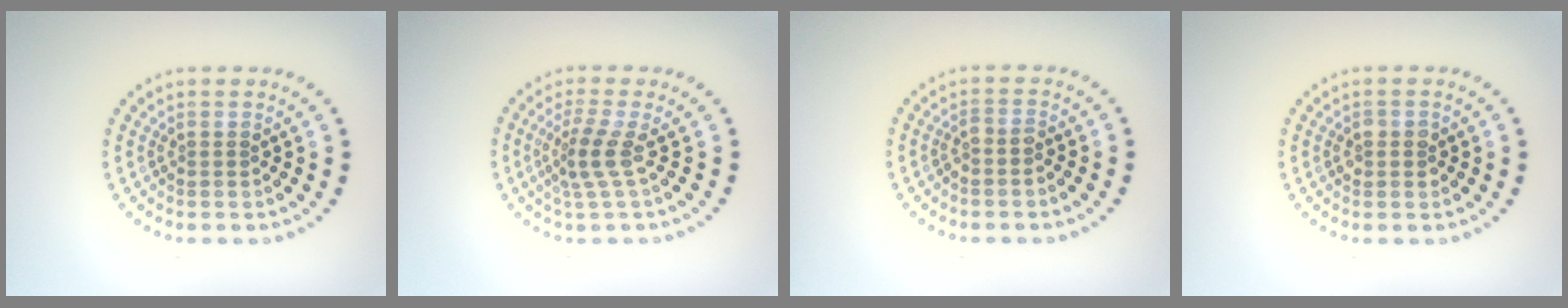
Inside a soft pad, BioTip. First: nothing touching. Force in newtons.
{"total": 2.5, "press": 1.8, "slide": 1.7}
{"total": 1.0, "press": 0.8, "slide": 0.6}
{"total": 1.4, "press": 1.4, "slide": 0.3}